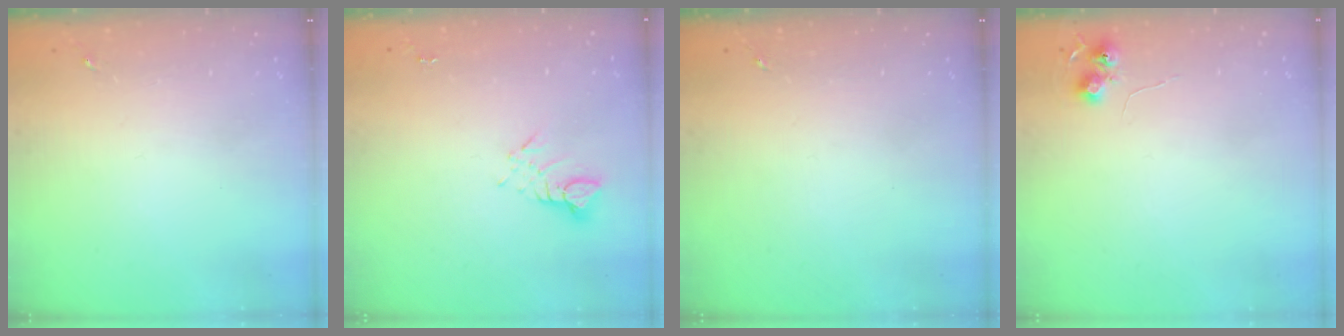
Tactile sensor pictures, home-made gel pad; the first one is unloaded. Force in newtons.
{"total": 3.5, "press": 3.5, "slide": 0.3}
{"total": 0.0}
{"total": 5.6, "press": 5.6, "slide": 0.8}